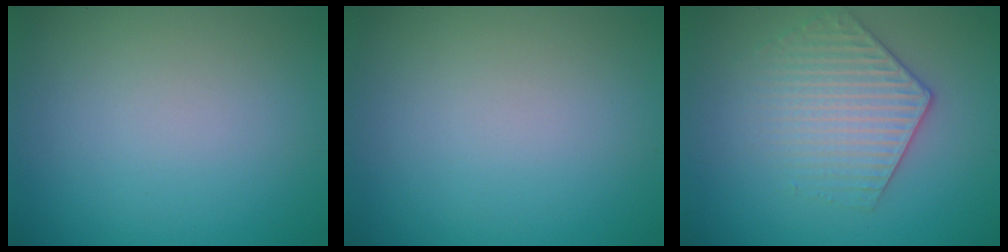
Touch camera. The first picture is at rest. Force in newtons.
{"total": 0.0}
{"total": 3.5, "press": 3.3, "slide": 1.2}